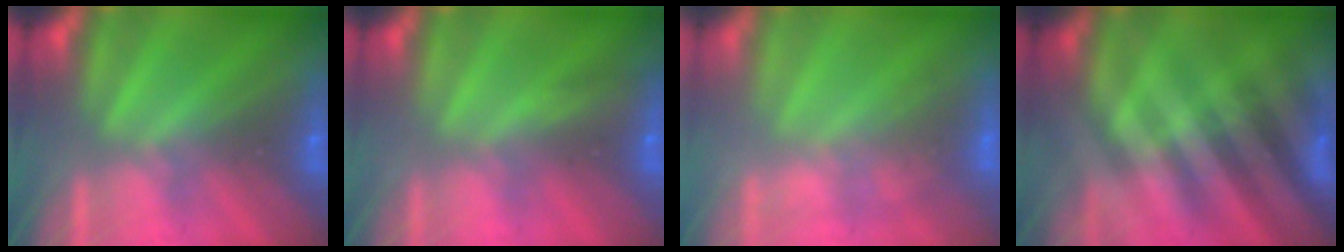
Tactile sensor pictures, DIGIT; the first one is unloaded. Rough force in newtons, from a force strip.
{"total": 2.8}
{"total": 2.7}
{"total": 2.6}